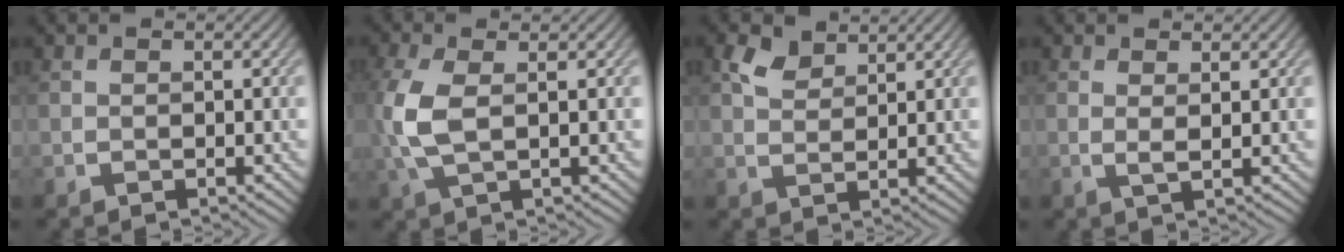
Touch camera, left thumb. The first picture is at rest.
{"total": 5.6, "force": [0.7, 2.4, 5.0], "torque": [-0.138, 0.004, 0.010]}
{"total": 3.1, "force": [2.3, 1.3, 1.5], "torque": [-0.039, 0.003, 0.047]}
{"total": 1.5, "force": [0.8, 0.1, 1.3], "torque": [-0.031, 0.003, 0.010]}